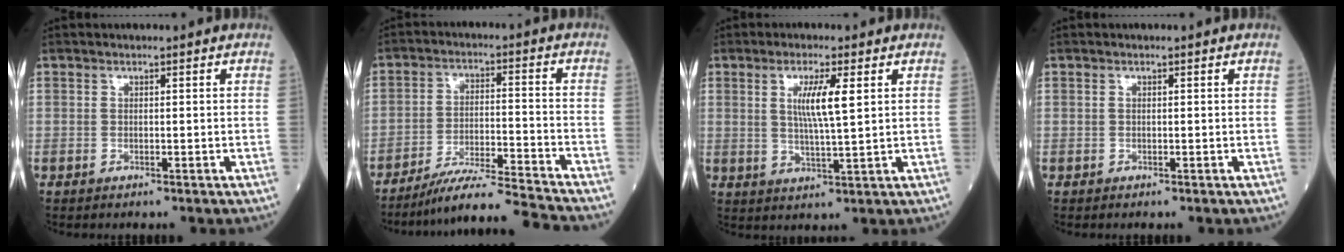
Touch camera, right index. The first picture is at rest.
{"total": 11.7, "force": [-11.0, -2.2, 3.5], "torque": [-0.052, -0.001, -0.191]}
{"total": 6.0, "force": [1.8, 0.1, 5.8], "torque": [-0.112, -0.004, 0.035]}
{"total": 0.0}